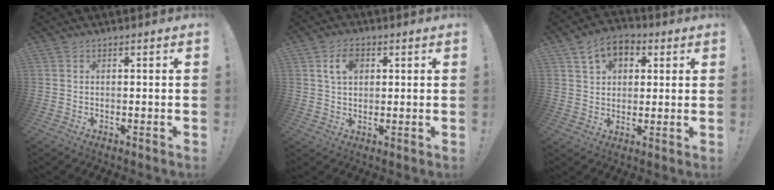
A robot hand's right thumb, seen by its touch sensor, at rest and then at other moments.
{"total": 6.3, "force": [2.2, 4.1, 4.3], "torque": [-0.069, 0.004, 0.038]}
{"total": 9.5, "force": [4.2, 6.9, 5.1], "torque": [-0.079, -0.006, 0.079]}